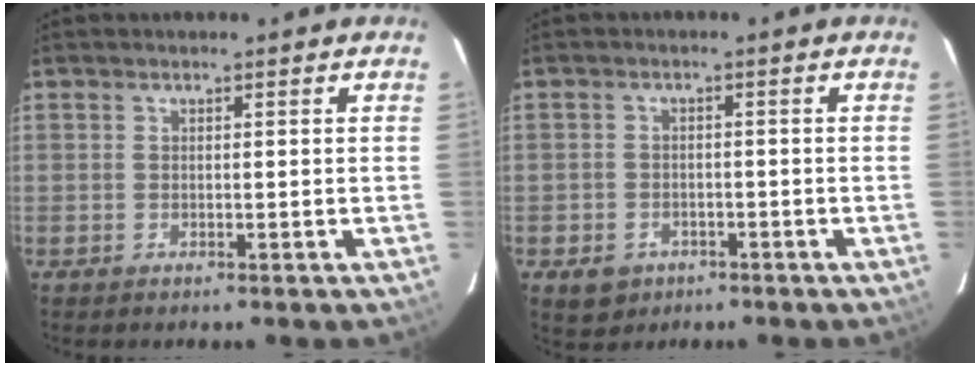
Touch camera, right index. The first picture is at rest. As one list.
[{"total": 5.1, "force": [-2.6, 4.2, 1.6], "torque": [-0.044, 0.004, -0.033]}]